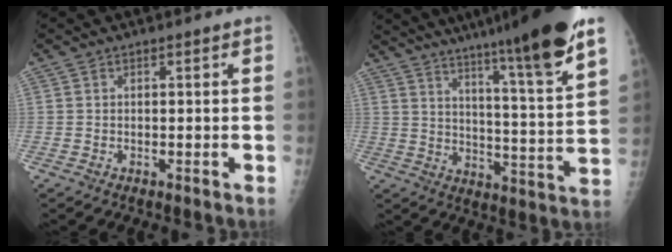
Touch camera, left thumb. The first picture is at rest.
{"total": 22.7, "force": [16.3, 0.8, 15.8], "torque": [-0.224, -0.074, 0.237]}